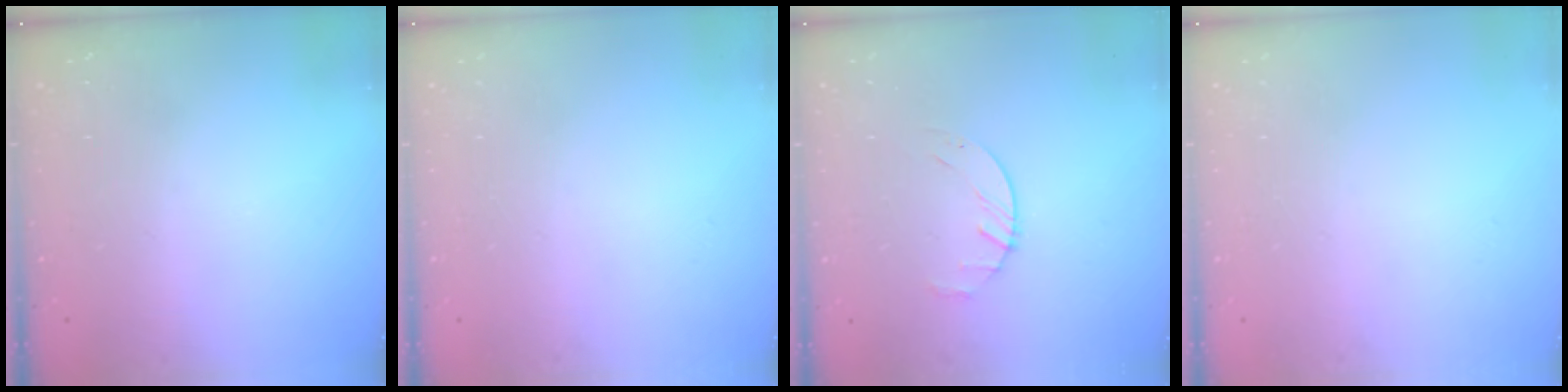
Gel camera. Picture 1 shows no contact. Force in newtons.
{"total": 0.0}
{"total": 2.2, "press": 2.2, "slide": 0.4}
{"total": 0.0}